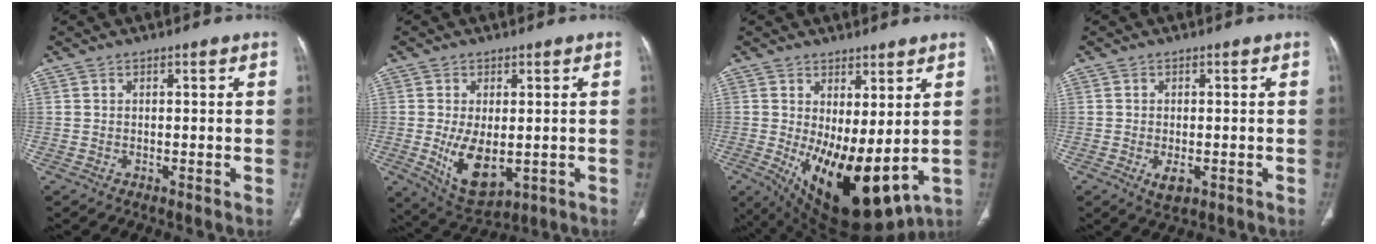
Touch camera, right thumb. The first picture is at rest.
{"total": 9.4, "force": [-1.4, 4.9, 7.8], "torque": [-0.129, -0.021, -0.004]}
{"total": 16.4, "force": [-1.0, 7.1, 14.8], "torque": [-0.243, -0.030, 0.014]}
{"total": 3.1, "force": [-1.0, 1.6, 2.5], "torque": [-0.043, -0.005, -0.012]}